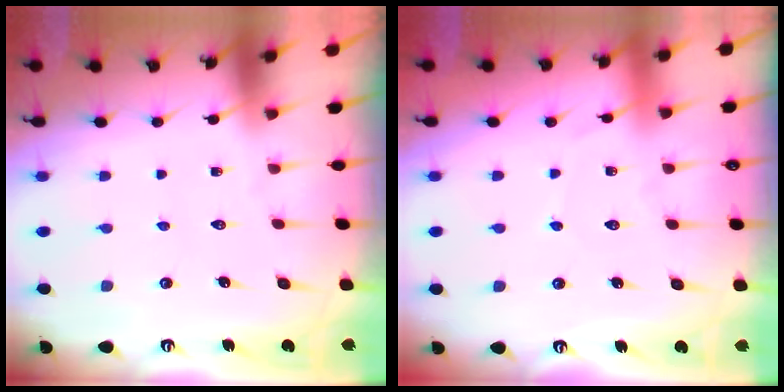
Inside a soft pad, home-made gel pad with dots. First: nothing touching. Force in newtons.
{"total": 2.9, "press": 2.8, "slide": 0.4}